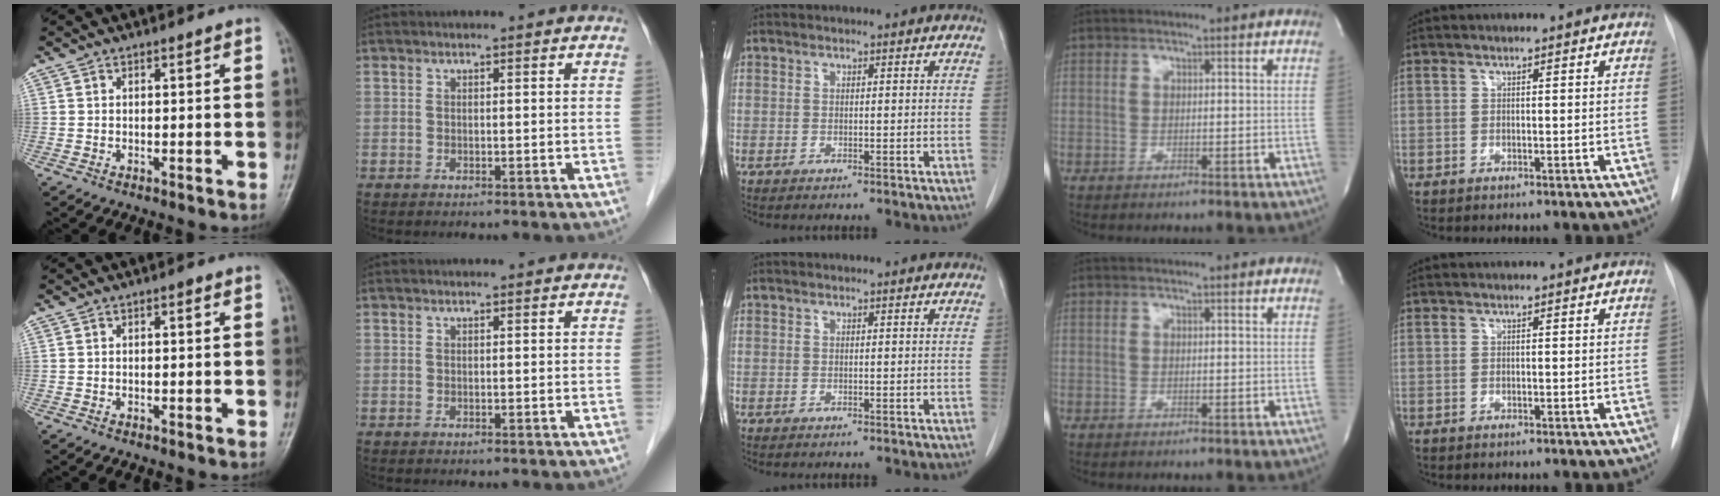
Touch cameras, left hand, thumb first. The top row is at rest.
{"thumb": {"total": 0.8, "force": [0.2, 0.3, 0.7], "torque": [-0.007, 0.002, 0.002]}}